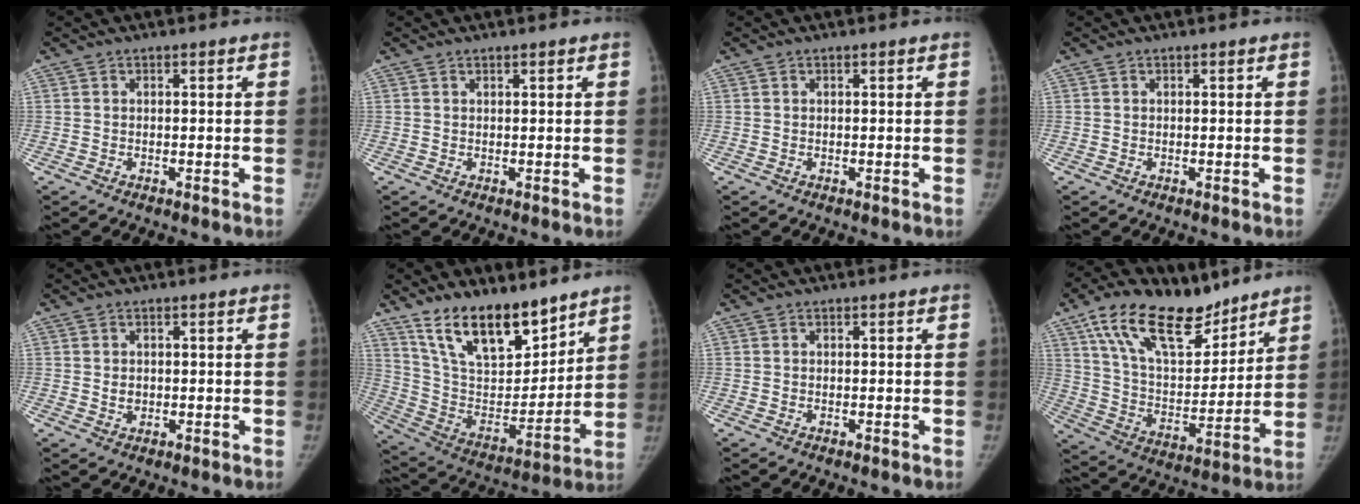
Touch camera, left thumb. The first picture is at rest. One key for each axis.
{"total": 0.5, "fx": 0.4, "fy": 0.0, "fz": 0.3, "tx": -0.006, "ty": -0.003, "tz": 0.009}
{"total": 0.0}
{"total": 0.0}
{"total": 1.7, "fx": 0.2, "fy": 1.4, "fz": 1.0, "tx": -0.012, "ty": -0.002, "tz": 0.008}
{"total": 20.0, "fx": 14.3, "fy": 8.5, "fz": 11.0, "tx": -0.141, "ty": -0.078, "tz": 0.263}
{"total": 0.0}
{"total": 21.1, "fx": 14.2, "fy": 10.0, "fz": 12.0, "tx": -0.175, "ty": -0.054, "tz": 0.258}